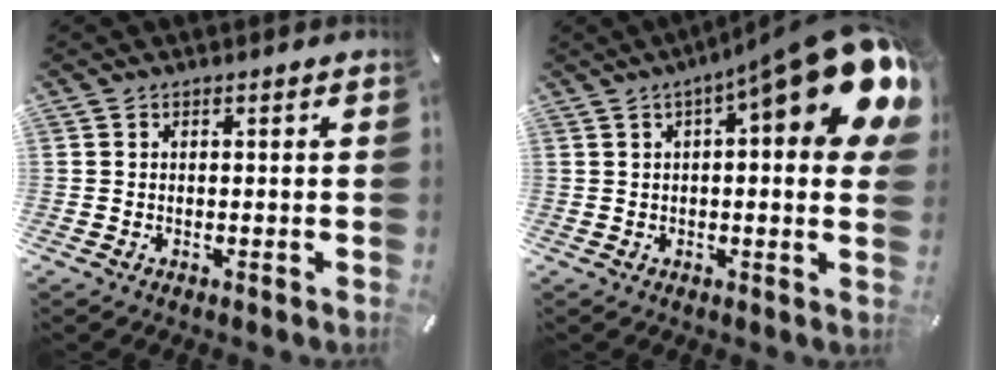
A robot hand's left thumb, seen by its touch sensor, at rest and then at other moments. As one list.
[{"total": 18.7, "force": [8.8, 3.6, 16.1], "torque": [-0.210, -0.067, 0.127]}]